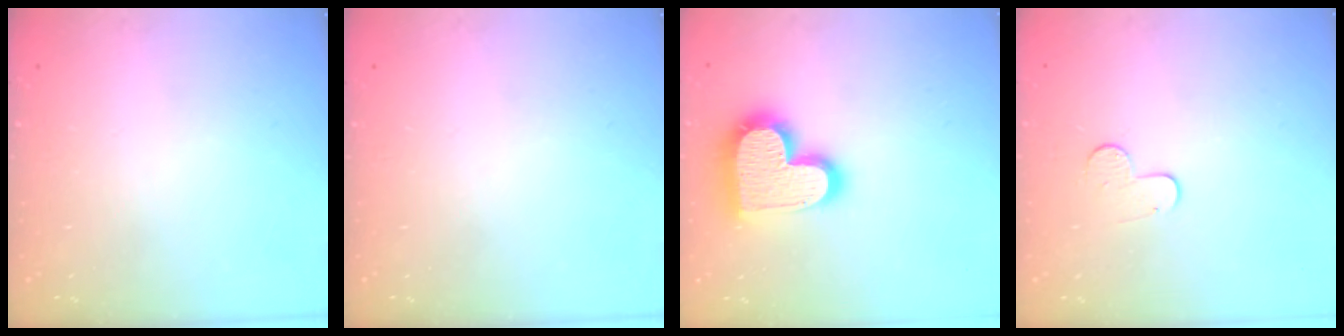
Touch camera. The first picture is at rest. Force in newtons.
{"total": 0.0}
{"total": 19.5, "press": 19.5, "slide": 1.5}
{"total": 6.6, "press": 6.5, "slide": 0.6}